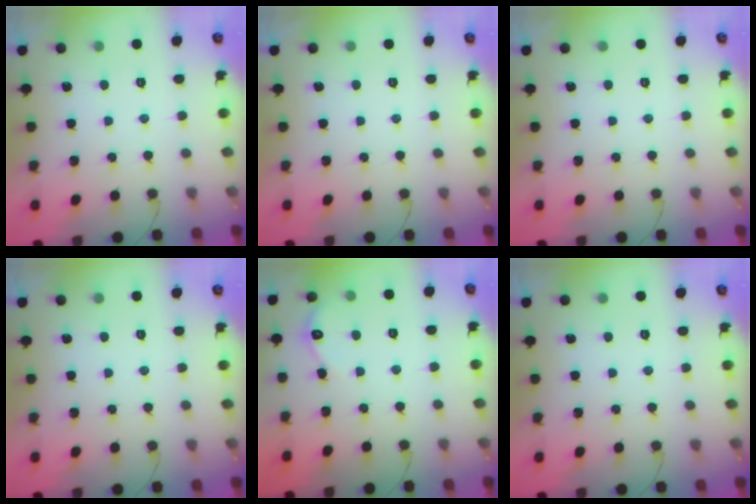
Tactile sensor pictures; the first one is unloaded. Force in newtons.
{"total": 0.0}
{"total": 0.0}
{"total": 0.0}
{"total": 3.7, "press": 3.6, "slide": 0.5}
{"total": 0.0}